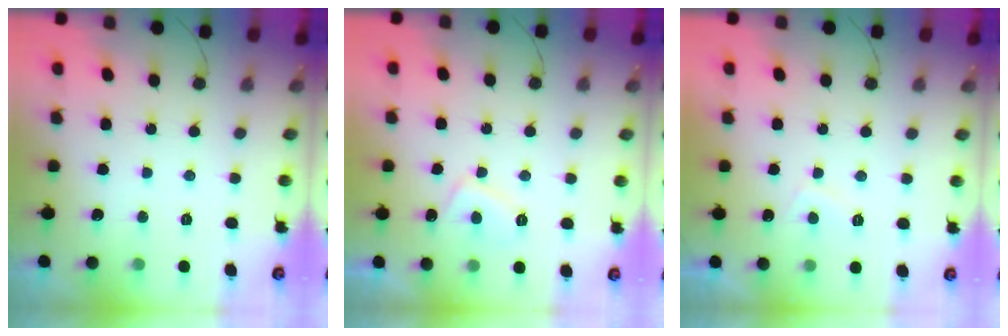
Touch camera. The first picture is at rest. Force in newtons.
{"total": 4.4, "press": 4.2, "slide": 1.1}
{"total": 2.3, "press": 2.3, "slide": 0.5}